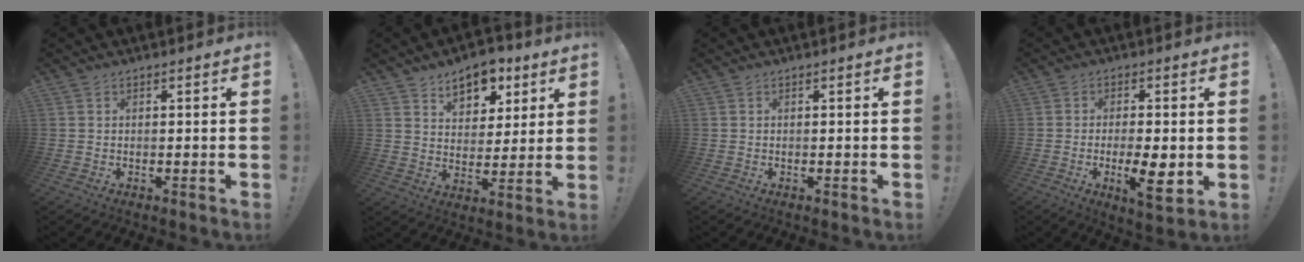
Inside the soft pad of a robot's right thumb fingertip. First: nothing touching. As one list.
[{"total": 10.0, "force": [6.5, 6.3, 4.4], "torque": [-0.061, -0.036, 0.120]}, {"total": 0.0}, {"total": 9.9, "force": [-2.4, 2.8, 9.2], "torque": [-0.154, -0.003, -0.040]}]